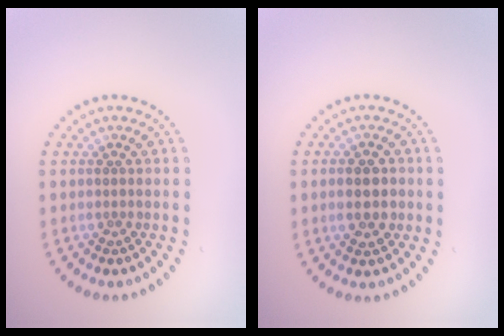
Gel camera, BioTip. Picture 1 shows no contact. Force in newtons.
{"total": 3.0, "press": 3.0, "slide": 0.2}